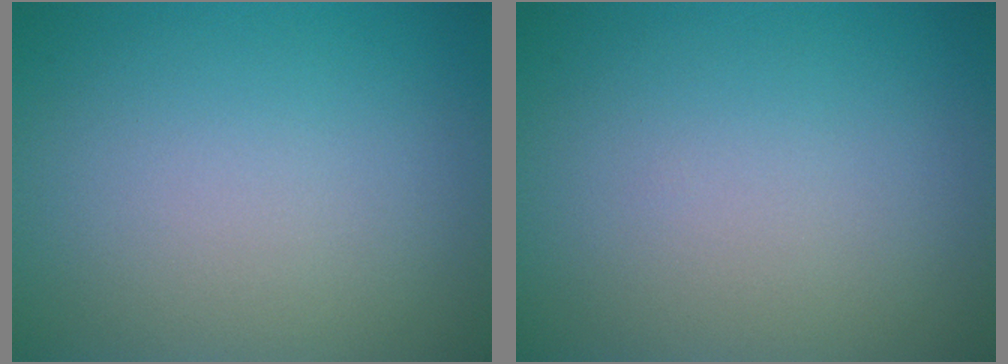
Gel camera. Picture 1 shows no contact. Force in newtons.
{"total": 0.0}